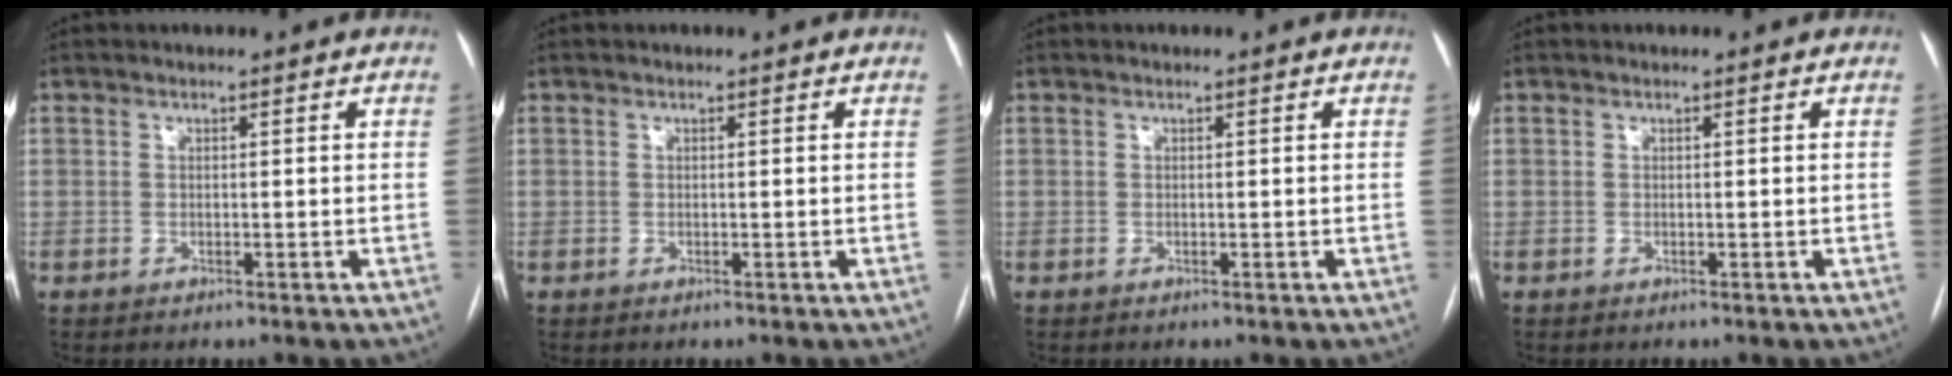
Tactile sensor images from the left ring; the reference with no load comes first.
{"total": 0.0}
{"total": 0.0}
{"total": 0.0}